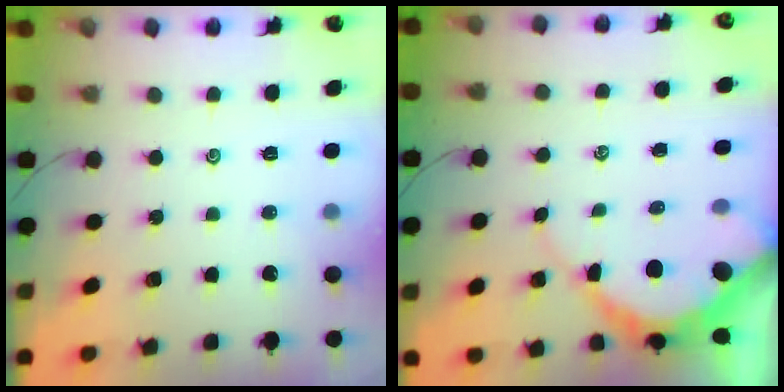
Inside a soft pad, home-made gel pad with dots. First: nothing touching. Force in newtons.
{"total": 8.7, "press": 8.7, "slide": 1.0}